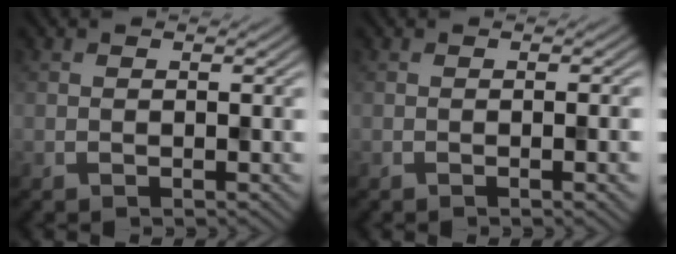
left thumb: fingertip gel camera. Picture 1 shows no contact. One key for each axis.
{"total": 1.7, "fx": -0.3, "fy": -0.3, "fz": 1.7, "tx": -0.021, "ty": 0.004, "tz": -0.005}